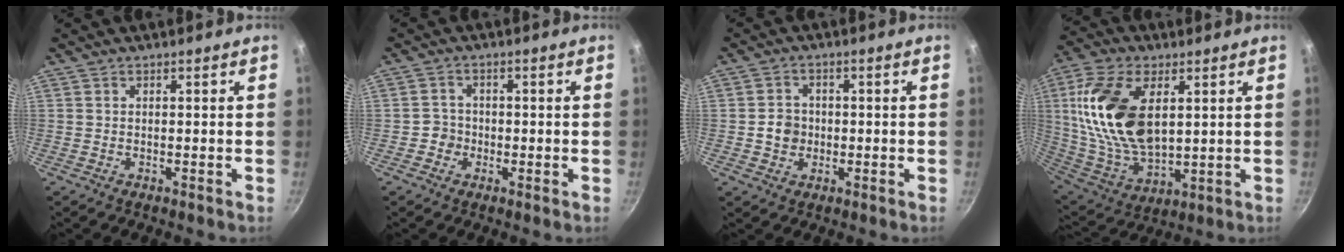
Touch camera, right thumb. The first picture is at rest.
{"total": 2.7, "force": [-0.9, 2.5, 0.4], "torque": [0.014, 0.010, -0.019]}
{"total": 4.2, "force": [-0.5, 3.8, 1.7], "torque": [-0.008, 0.010, -0.011]}
{"total": 20.8, "force": [5.0, 11.7, 16.4], "torque": [-0.309, -0.018, 0.105]}